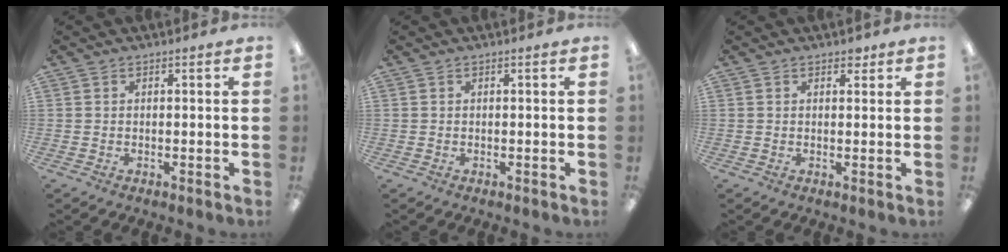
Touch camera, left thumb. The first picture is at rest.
{"total": 0.0}
{"total": 1.8, "force": [1.3, 1.1, 0.7], "torque": [0.002, -0.004, 0.020]}